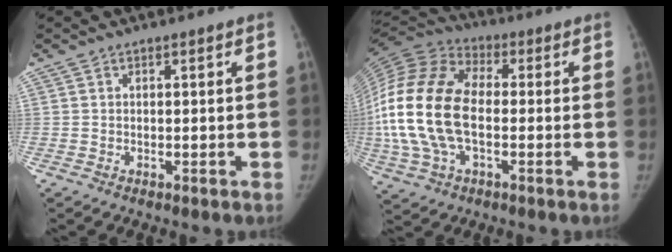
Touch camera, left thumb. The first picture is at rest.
{"total": 21.4, "force": [-1.6, 12.7, 17.2], "torque": [-0.372, 0.016, -0.032]}